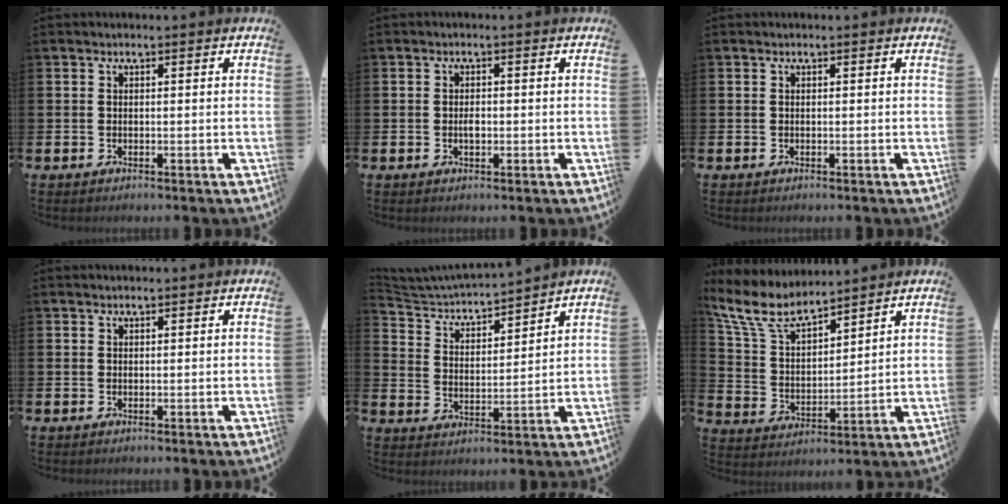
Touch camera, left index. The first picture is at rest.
{"total": 1.3, "force": [-0.1, 0.7, 1.1], "torque": [-0.018, 0.001, -0.004]}
{"total": 0.0}
{"total": 0.8, "force": [0.8, 0.1, 0.1], "torque": [0.000, 0.000, 0.014]}
{"total": 4.2, "force": [4.1, 0.5, 0.5], "torque": [-0.035, -0.035, 0.067]}
{"total": 8.0, "force": [7.1, 2.2, 3.0], "torque": [-0.093, -0.036, 0.126]}